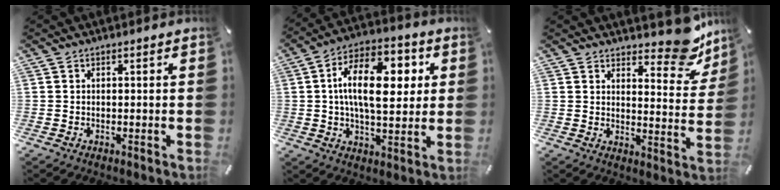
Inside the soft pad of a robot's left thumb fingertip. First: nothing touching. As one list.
[{"total": 16.6, "force": [2.8, 8.9, 13.8], "torque": [-0.235, 0.006, 0.041]}, {"total": 12.1, "force": [9.7, 5.0, 5.2], "torque": [-0.038, -0.082, 0.168]}]